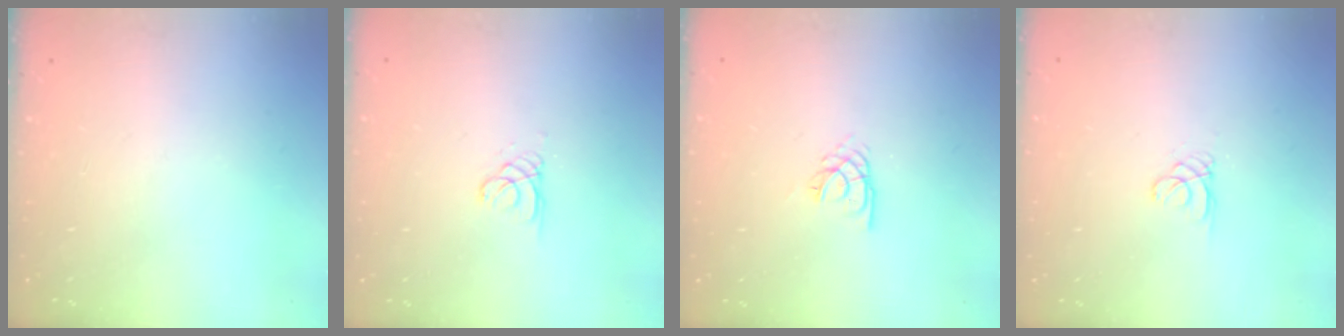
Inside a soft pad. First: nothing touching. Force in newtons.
{"total": 0.8, "press": 0.8, "slide": 0.1}
{"total": 2.2, "press": 2.2, "slide": 0.3}
{"total": 0.6, "press": 0.6, "slide": 0.1}